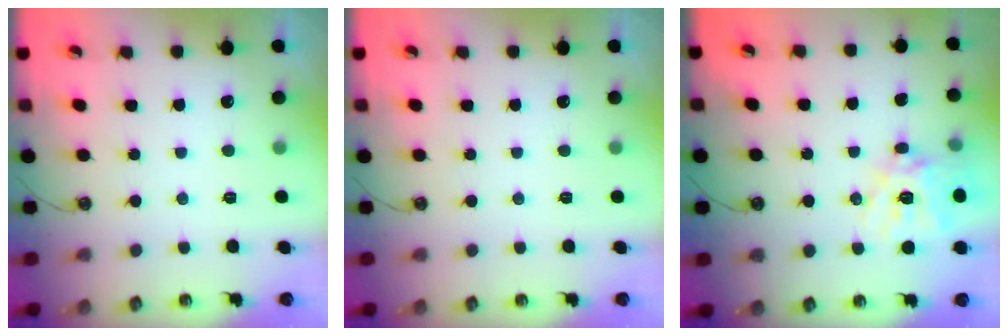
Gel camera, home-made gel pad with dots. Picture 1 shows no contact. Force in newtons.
{"total": 0.0}
{"total": 15.8, "press": 15.7, "slide": 1.3}